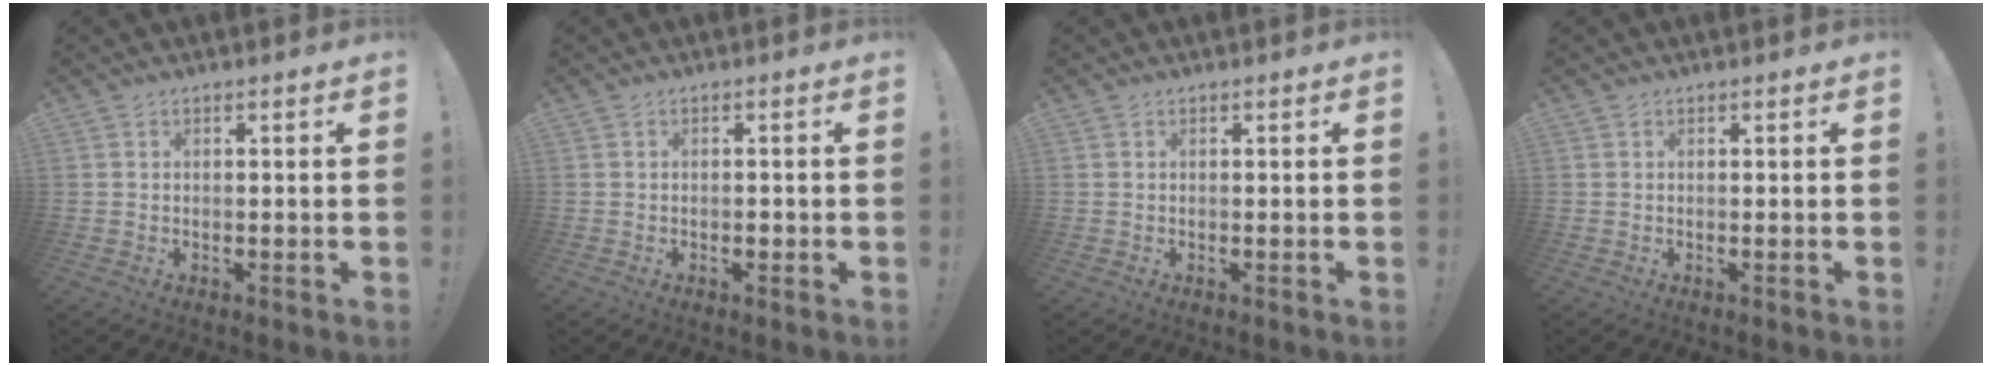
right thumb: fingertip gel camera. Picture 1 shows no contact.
{"total": 1.4, "force": [-0.7, 0.9, 0.8], "torque": [-0.003, -0.003, -0.015]}
{"total": 0.0}
{"total": 0.0}